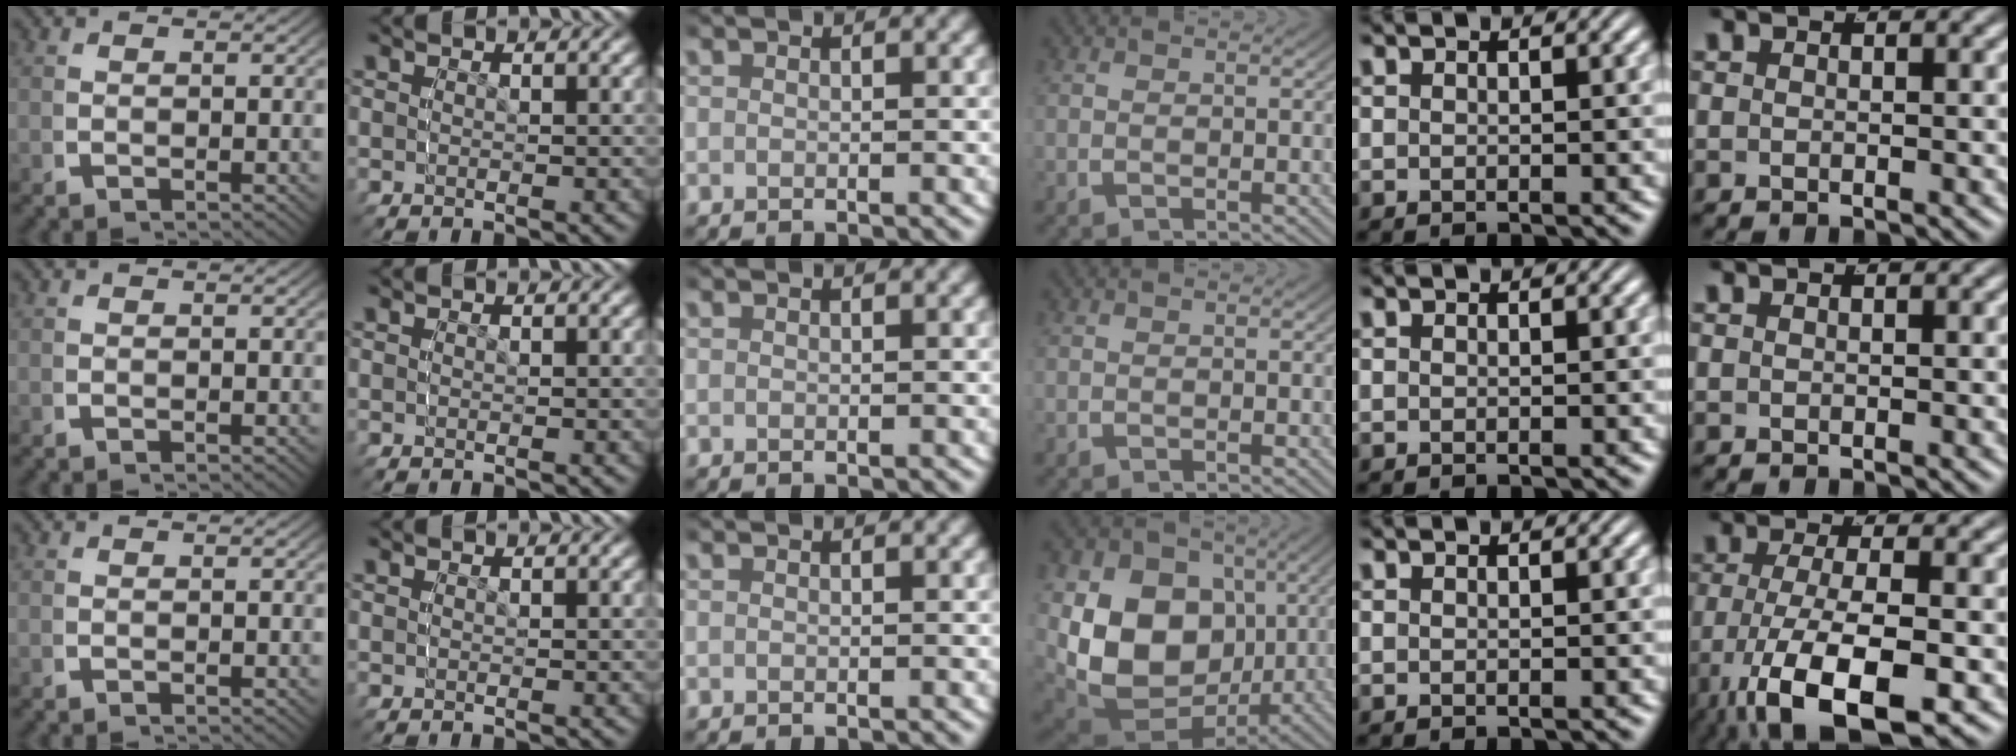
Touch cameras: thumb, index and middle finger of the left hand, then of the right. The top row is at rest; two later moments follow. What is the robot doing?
{"motion": "grasp_and_lifting", "object": "cloth"}